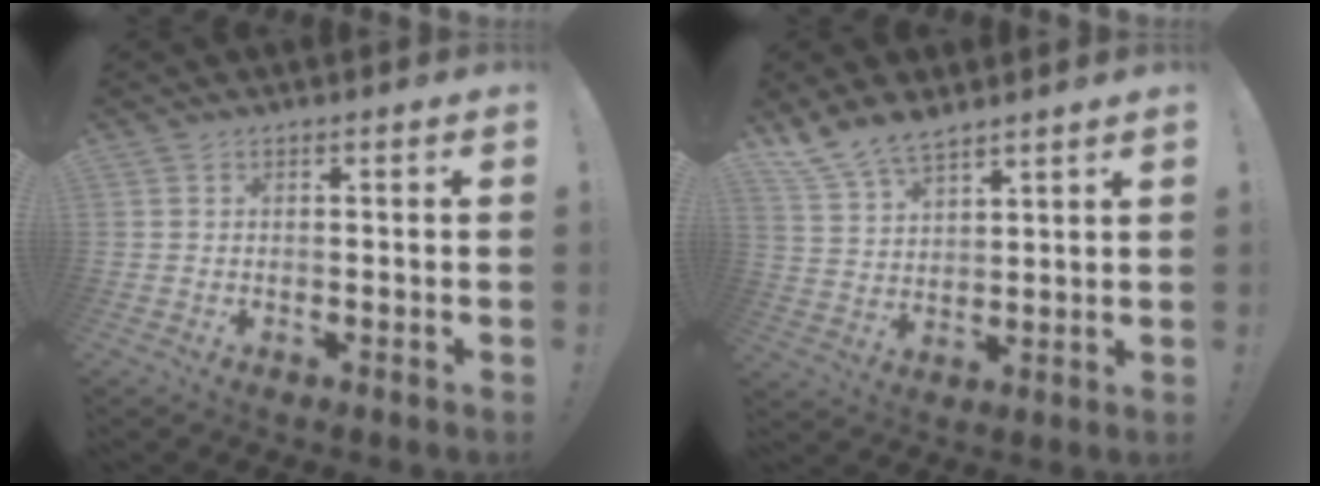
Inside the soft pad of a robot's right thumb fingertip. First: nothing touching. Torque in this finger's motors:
{"motor_torque": [0.03, 0.09, 0.45, 0.74, 0.07]}